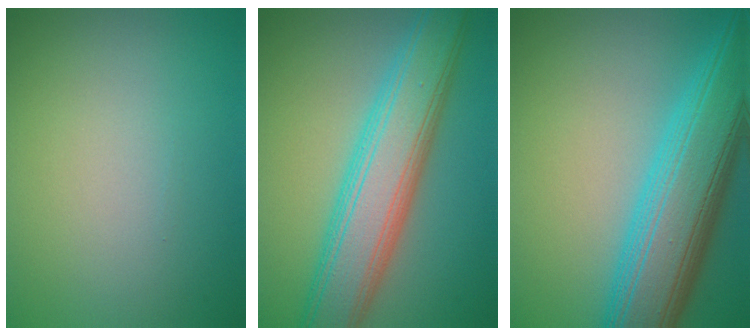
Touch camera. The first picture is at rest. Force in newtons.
{"total": 8.6, "press": 8.6, "slide": 0.6}
{"total": 10.4, "press": 10.4, "slide": 0.2}